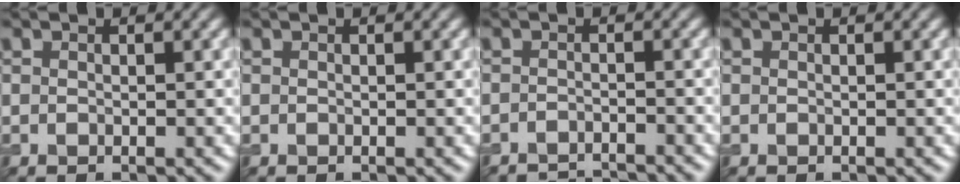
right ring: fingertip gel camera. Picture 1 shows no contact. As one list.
[{"total": 0.0}, {"total": 3.4, "force": [-3.4, 0.3, 0.4], "torque": [0.000, -0.006, -0.053]}, {"total": 0.0}]